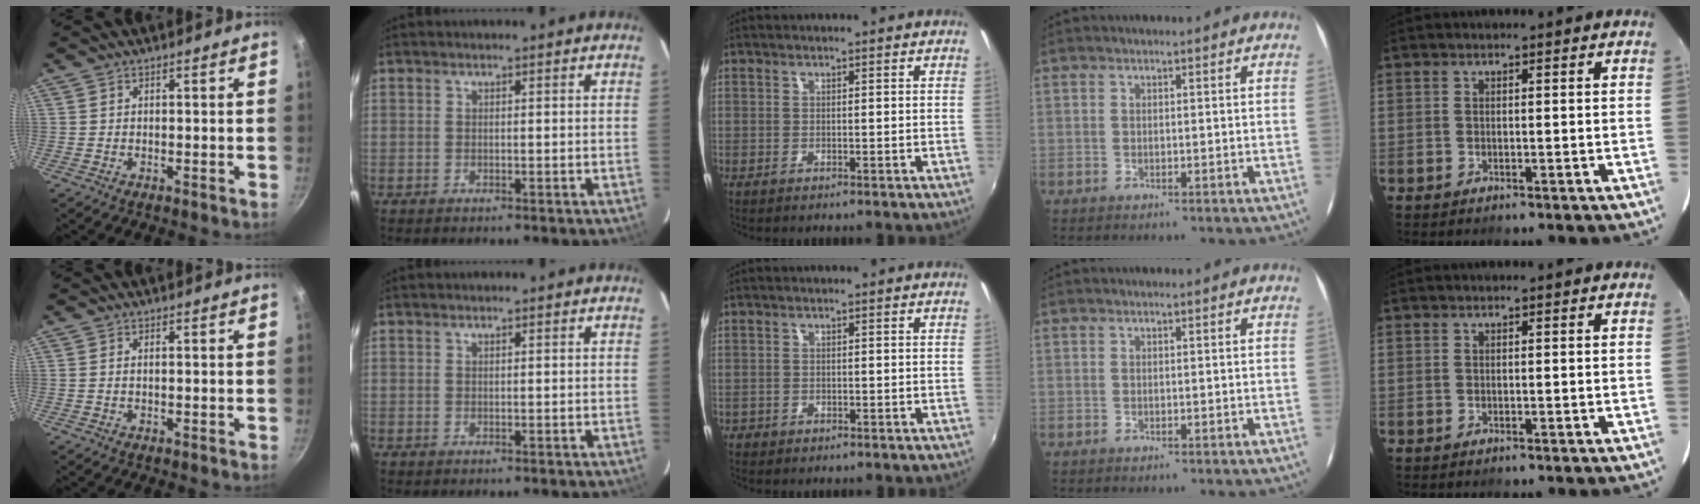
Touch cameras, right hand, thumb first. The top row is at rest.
{"thumb": {"total": 0.6, "force": [0.0, 0.2, 0.6], "torque": [-0.014, 0.002, -0.001]}, "middle": {"total": 1.6, "force": [-1.0, 1.2, 0.5], "torque": [-0.014, -0.002, -0.014]}}